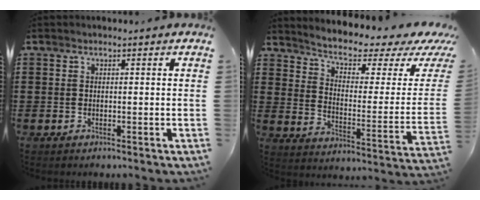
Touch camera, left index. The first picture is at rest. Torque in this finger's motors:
{"motor_torque": [2.14, 0.00, 0.61, 0.12]}